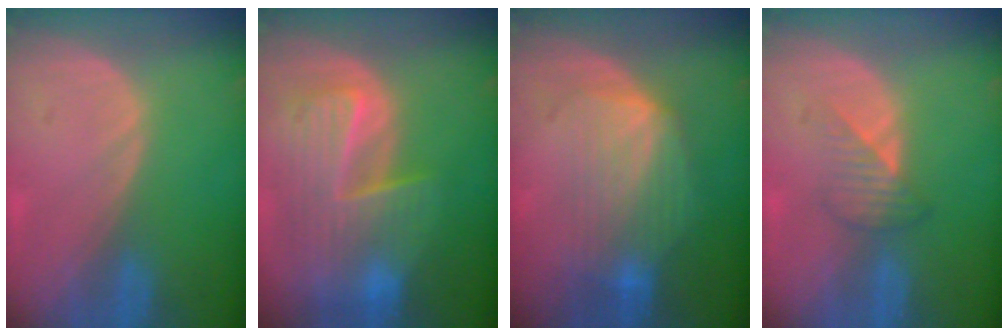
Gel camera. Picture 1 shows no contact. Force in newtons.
{"total": 10.3, "press": 8.9, "slide": 5.1}
{"total": 7.3, "press": 7.2, "slide": 1.4}
{"total": 3.5, "press": 3.2, "slide": 1.5}